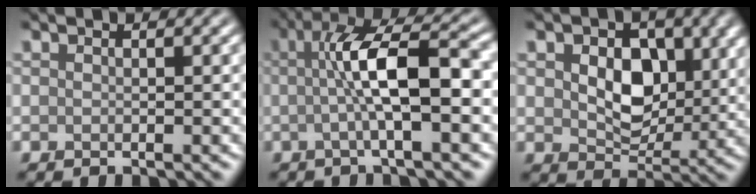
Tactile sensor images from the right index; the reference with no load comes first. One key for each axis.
{"total": 7.1, "fx": 0.1, "fy": 1.5, "fz": 7.0, "tx": -0.118, "ty": 0.011, "tz": -0.003}
{"total": 6.4, "fx": 1.3, "fy": 4.4, "fz": 4.4, "tx": -0.081, "ty": -0.008, "tz": 0.023}